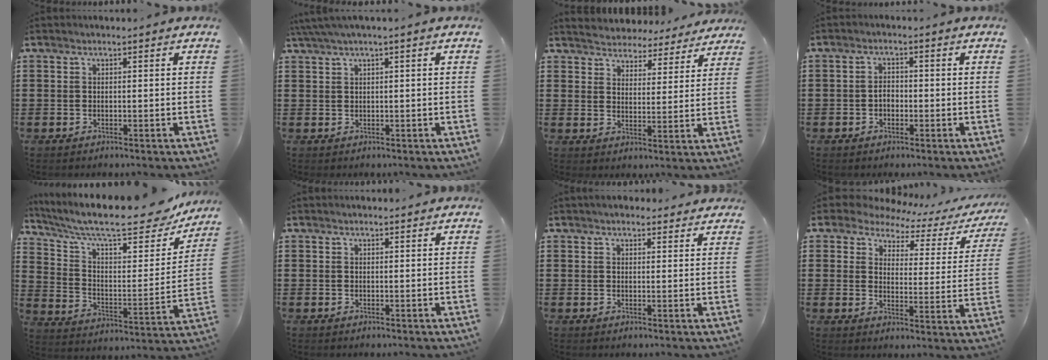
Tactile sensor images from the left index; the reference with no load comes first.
{"total": 1.9, "force": [0.8, -0.1, 1.8], "torque": [-0.032, -0.002, 0.015]}
{"total": 4.2, "force": [4.2, 0.1, -0.7], "torque": [-0.014, -0.034, 0.071]}
{"total": 2.1, "force": [-0.6, 1.4, 1.5], "torque": [-0.029, 0.004, -0.014]}
{"total": 11.9, "force": [9.5, 2.1, 6.8], "torque": [-0.145, -0.062, 0.157]}
{"total": 0.7, "force": [0.6, 0.2, 0.2], "torque": [-0.006, 0.001, 0.012]}
{"total": 2.3, "force": [2.1, 0.7, 0.4], "torque": [-0.012, 0.003, 0.041]}
{"total": 4.1, "force": [3.6, 1.8, 0.9], "torque": [-0.037, -0.022, 0.057]}